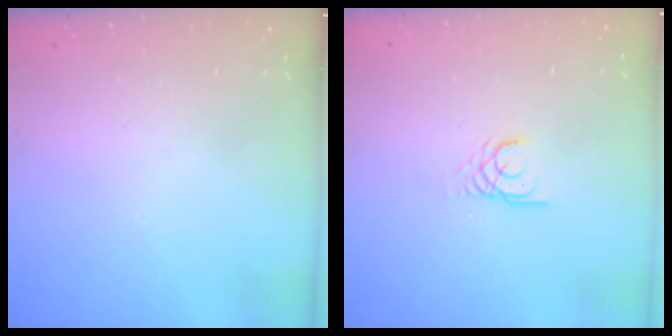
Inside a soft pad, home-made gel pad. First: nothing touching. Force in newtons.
{"total": 2.3, "press": 2.3, "slide": 0.2}